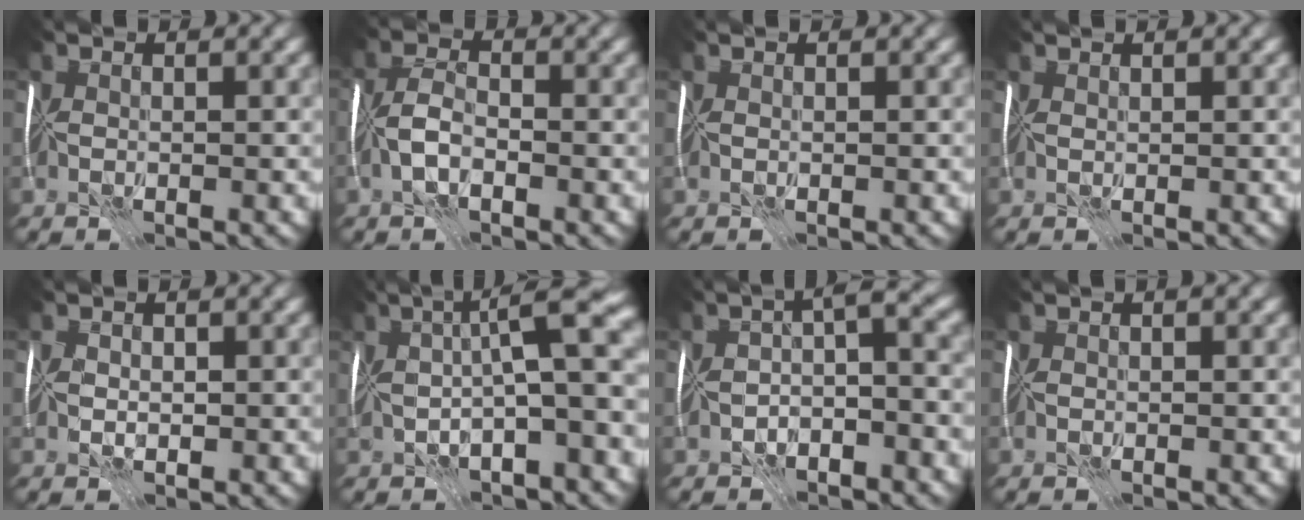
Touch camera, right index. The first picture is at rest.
{"total": 3.0, "force": [-1.6, 1.2, 2.2], "torque": [-0.050, 0.005, -0.041]}
{"total": 0.0}
{"total": 0.7, "force": [0.6, -0.5, -0.1], "torque": [-0.002, -0.003, 0.010]}
{"total": 0.7, "force": [-0.1, 0.7, 0.3], "torque": [-0.011, -0.001, -0.003]}
{"total": 9.5, "force": [0.7, 2.3, 9.2], "torque": [-0.139, 0.016, 0.004]}
{"total": 4.1, "force": [-2.1, 1.4, 3.2], "torque": [-0.046, 0.007, -0.046]}
{"total": 0.7, "force": [0.4, 0.0, 0.5], "torque": [-0.005, 0.001, 0.008]}